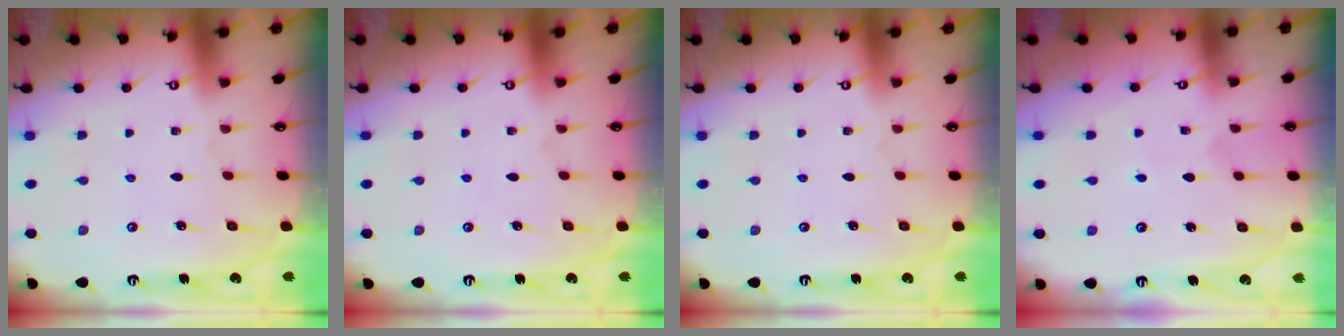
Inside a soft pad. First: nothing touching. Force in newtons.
{"total": 0.0}
{"total": 0.0}
{"total": 2.9, "press": 2.9, "slide": 0.2}